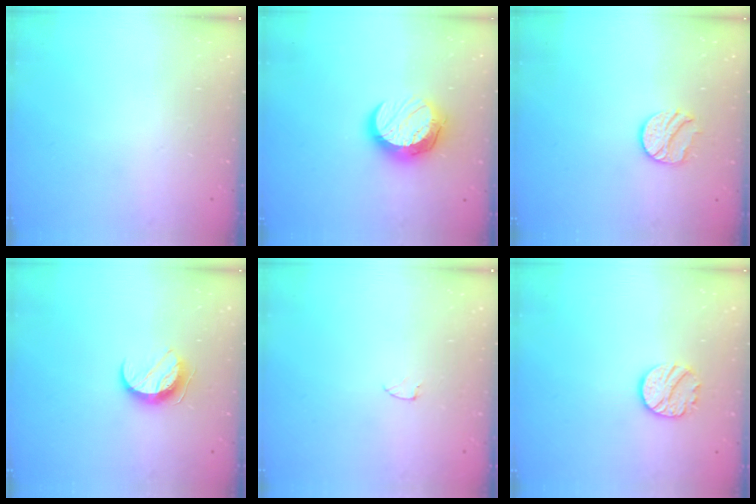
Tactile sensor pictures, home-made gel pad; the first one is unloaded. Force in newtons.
{"total": 11.8, "press": 11.8, "slide": 0.8}
{"total": 9.8, "press": 9.8, "slide": 0.7}
{"total": 8.6, "press": 8.6, "slide": 0.7}
{"total": 2.6, "press": 2.6, "slide": 0.2}
{"total": 10.5, "press": 10.4, "slide": 0.8}